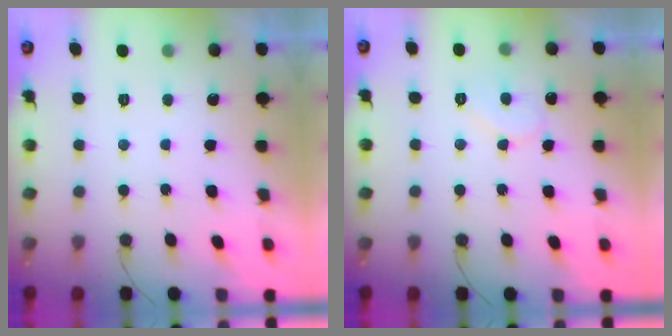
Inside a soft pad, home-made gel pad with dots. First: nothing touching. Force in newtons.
{"total": 6.7, "press": 6.7, "slide": 0.5}